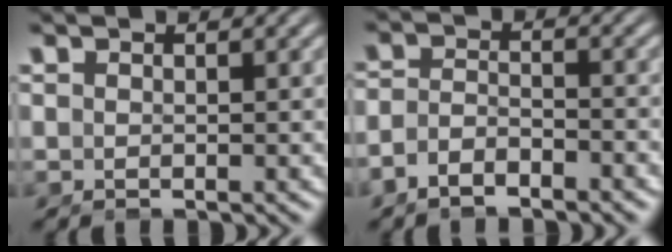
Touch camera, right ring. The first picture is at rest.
{"total": 3.4, "force": [-2.7, 1.7, 1.3], "torque": [-0.030, -0.012, -0.044]}